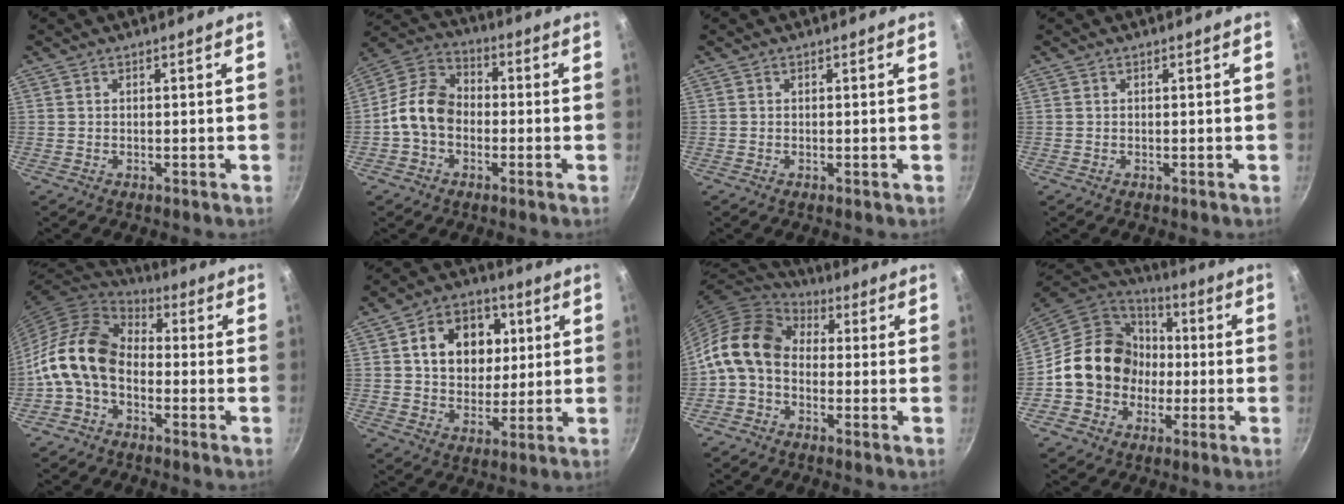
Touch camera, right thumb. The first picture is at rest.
{"total": 10.4, "force": [-1.9, 7.8, 6.6], "torque": [-0.096, 0.034, -0.059]}
{"total": 0.0}
{"total": 0.0}
{"total": 13.6, "force": [-3.0, 9.4, 9.4], "torque": [-0.156, 0.044, -0.080]}
{"total": 14.3, "force": [3.3, 11.2, 8.2], "torque": [-0.092, 0.003, 0.051]}
{"total": 12.4, "force": [-0.8, 9.2, 8.2], "torque": [-0.138, 0.037, -0.038]}
{"total": 17.4, "force": [-1.6, 15.2, 8.2], "torque": [-0.110, 0.050, -0.032]}